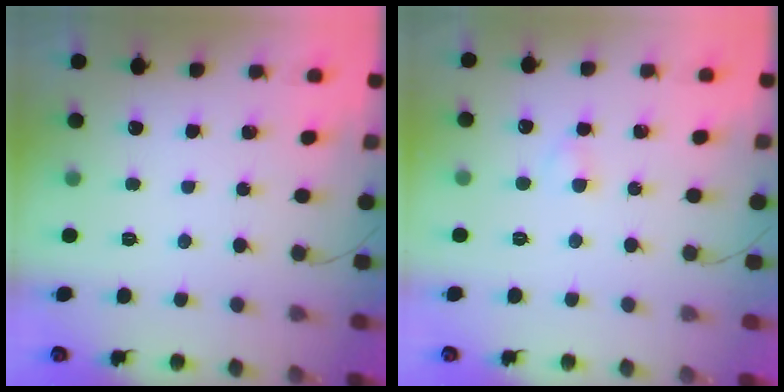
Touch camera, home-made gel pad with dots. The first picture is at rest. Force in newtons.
{"total": 1.9, "press": 1.7, "slide": 0.9}